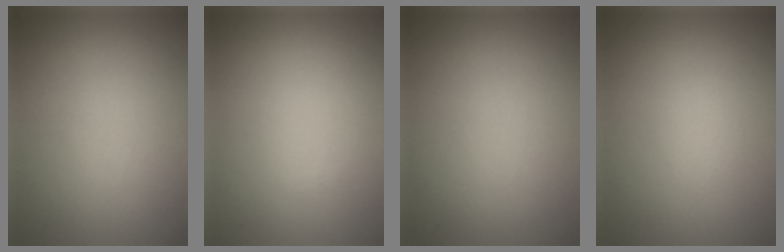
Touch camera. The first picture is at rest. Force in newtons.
{"total": 0.0}
{"total": 0.0}
{"total": 0.6, "press": 0.6, "slide": 0.1}